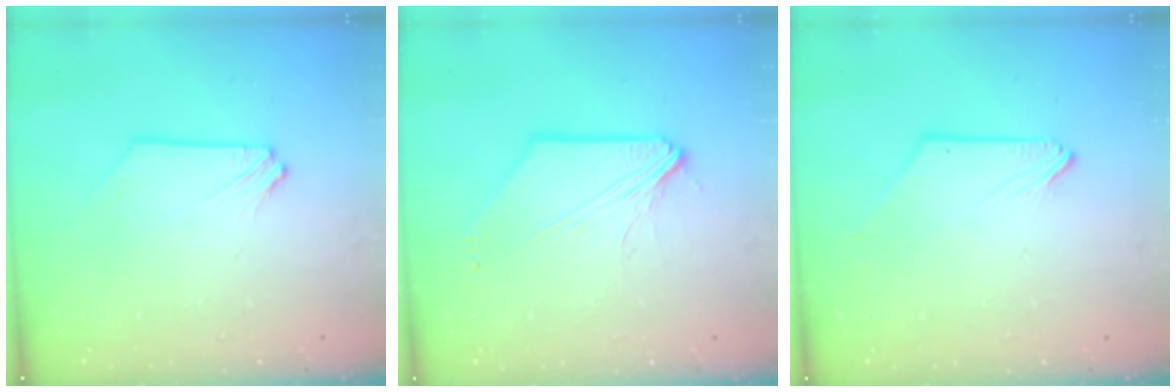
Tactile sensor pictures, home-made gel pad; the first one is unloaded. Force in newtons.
{"total": 5.4, "press": 5.3, "slide": 1.0}
{"total": 0.0}